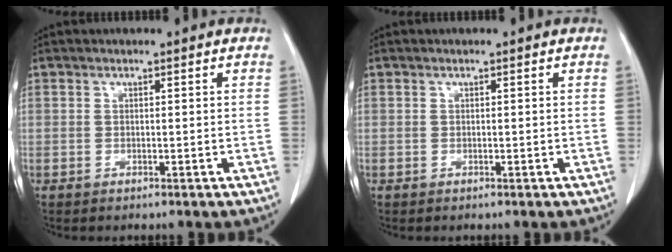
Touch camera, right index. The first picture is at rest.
{"total": 0.0}